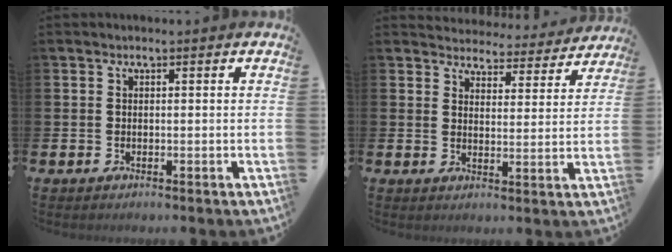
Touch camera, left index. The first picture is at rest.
{"total": 4.4, "force": [4.2, 1.0, 0.1], "torque": [-0.007, -0.040, 0.070]}